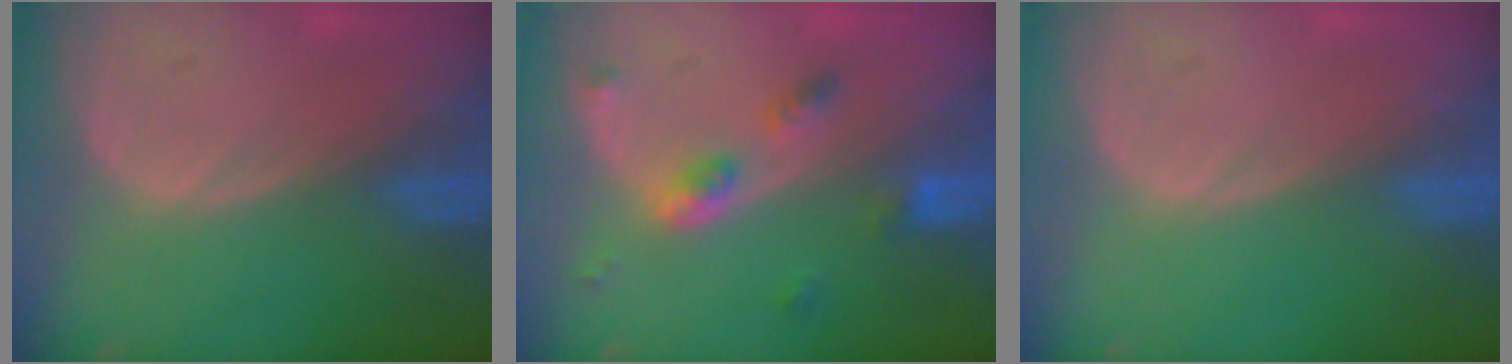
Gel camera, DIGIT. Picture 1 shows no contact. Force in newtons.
{"total": 4.6, "press": 4.4, "slide": 1.4}
{"total": 0.0}